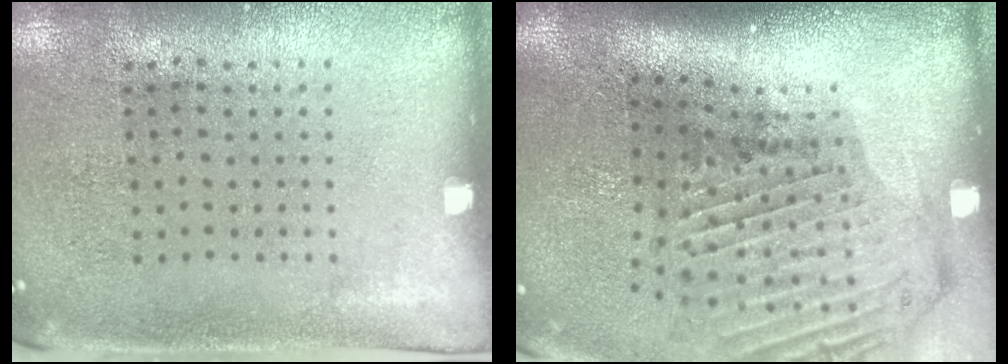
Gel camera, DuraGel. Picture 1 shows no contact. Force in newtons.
{"total": 2.9, "press": 2.1, "slide": 2.0}